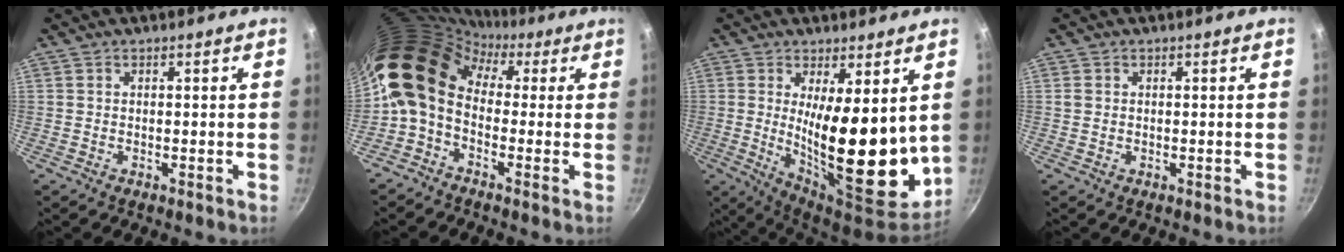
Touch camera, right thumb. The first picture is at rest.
{"total": 15.6, "force": [1.7, 11.4, 10.5], "torque": [-0.182, 0.032, 0.003]}
{"total": 18.3, "force": [2.2, 6.5, 17.0], "torque": [-0.220, -0.047, 0.047]}
{"total": 1.2, "force": [0.3, 1.1, 0.5], "torque": [-0.008, 0.003, 0.004]}